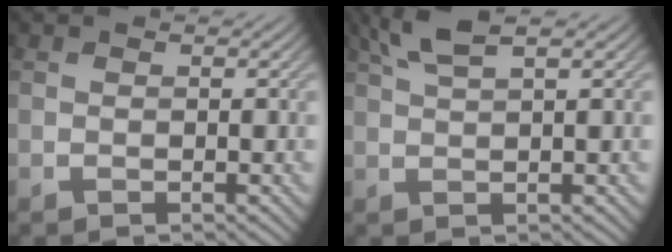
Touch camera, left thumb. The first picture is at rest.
{"total": 4.4, "force": [2.4, 0.9, 3.5], "torque": [-0.070, 0.019, 0.049]}